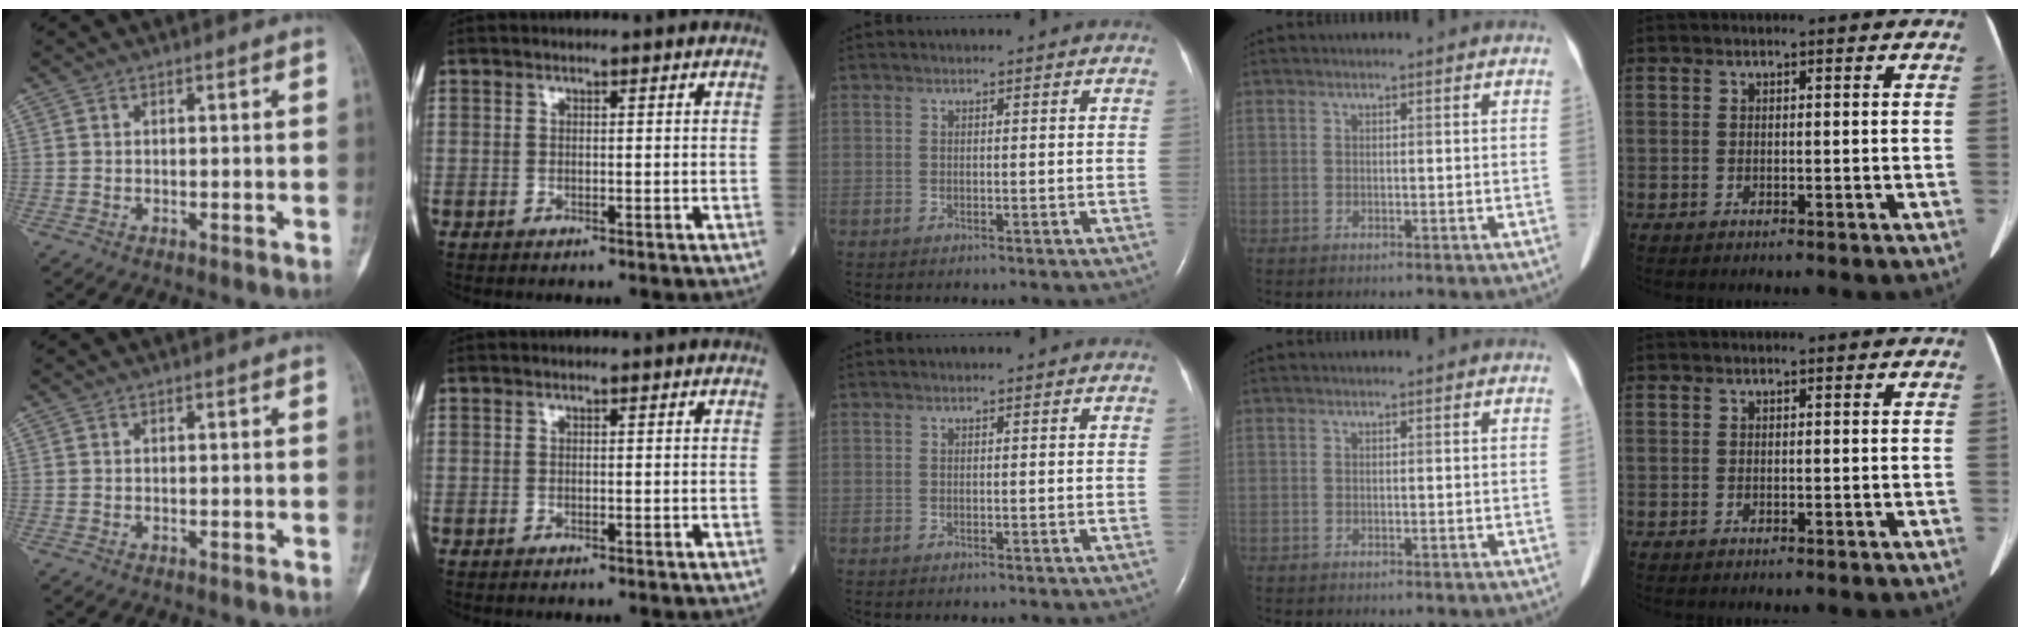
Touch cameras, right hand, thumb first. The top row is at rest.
{}